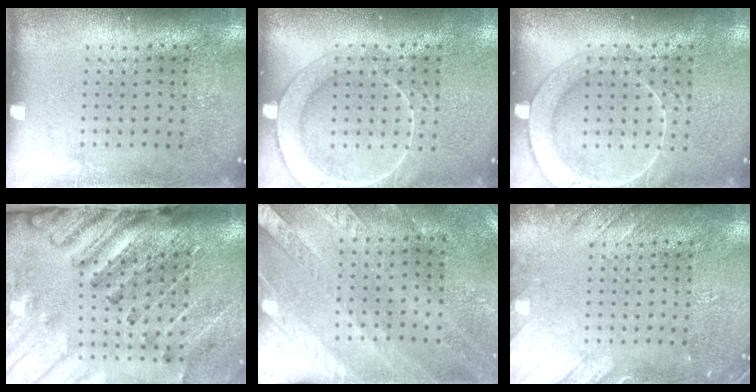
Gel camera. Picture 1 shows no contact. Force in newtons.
{"total": 3.0, "press": 2.9, "slide": 0.5}
{"total": 3.0, "press": 2.9, "slide": 0.5}
{"total": 3.3, "press": 2.7, "slide": 1.8}
{"total": 2.4, "press": 2.1, "slide": 1.2}
{"total": 2.0, "press": 2.0, "slide": 0.2}